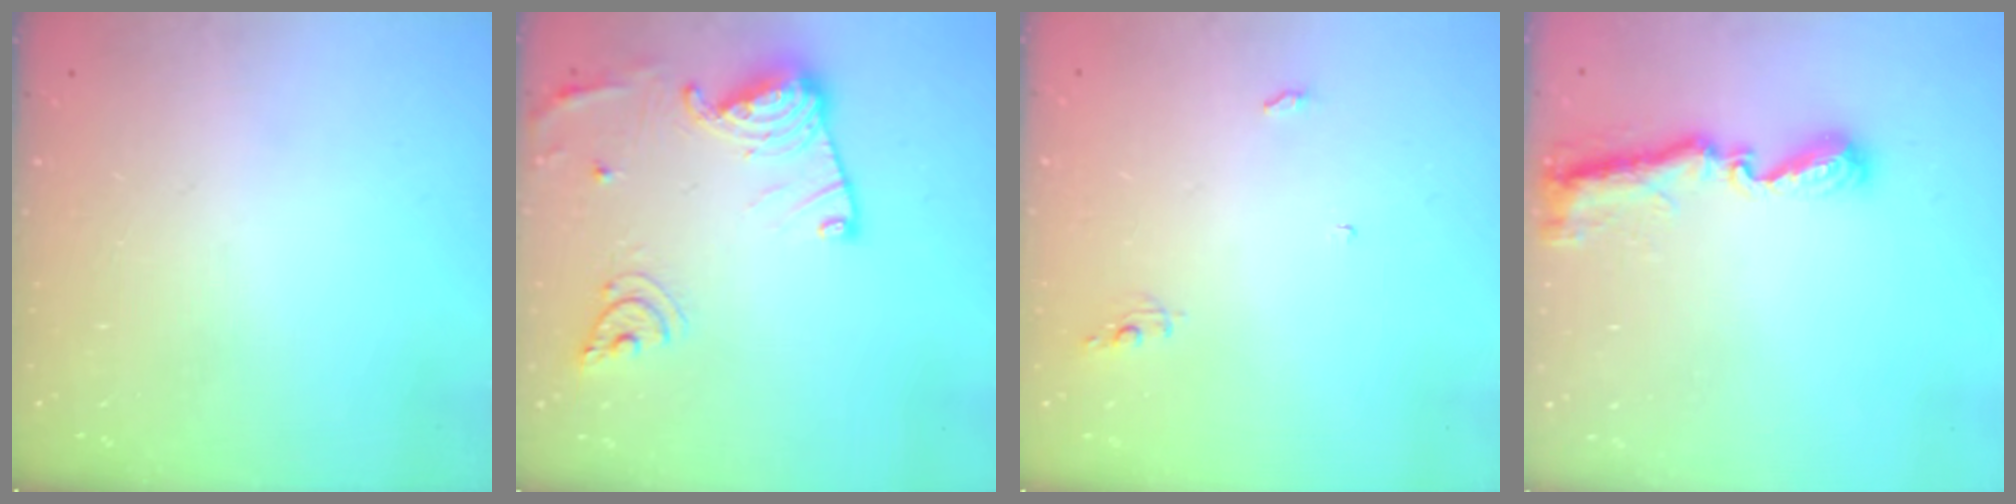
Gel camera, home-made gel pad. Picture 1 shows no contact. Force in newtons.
{"total": 17.0, "press": 16.9, "slide": 1.7}
{"total": 4.1, "press": 4.1, "slide": 0.3}
{"total": 8.8, "press": 8.8, "slide": 0.7}